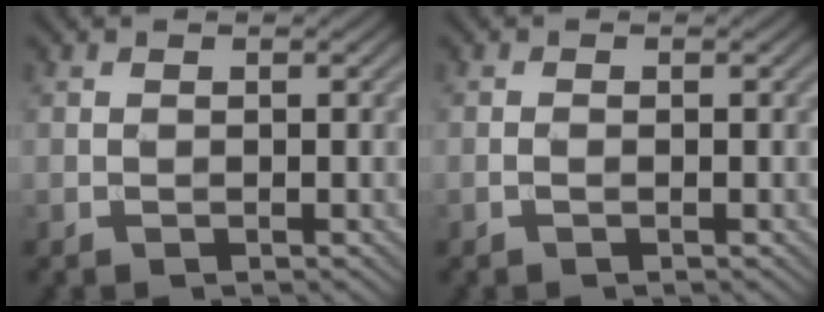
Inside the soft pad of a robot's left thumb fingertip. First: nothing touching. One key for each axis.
{"total": 0.5, "fx": -0.2, "fy": 0.1, "fz": 0.4, "tx": -0.009, "ty": 0.001, "tz": -0.004}